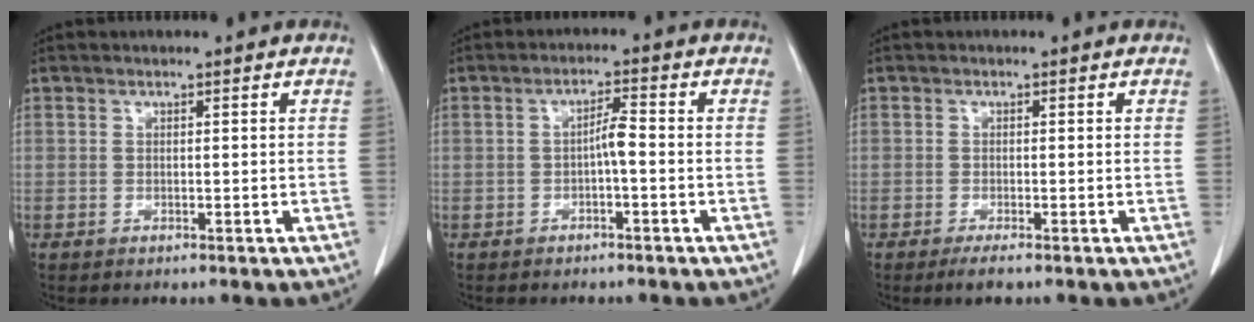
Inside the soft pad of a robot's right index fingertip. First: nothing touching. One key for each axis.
{"total": 2.7, "fx": -0.7, "fy": 0.4, "fz": 2.6, "tx": -0.045, "ty": 0.007, "tz": -0.011}
{"total": 1.8, "fx": -1.3, "fy": 0.4, "fz": 1.2, "tx": -0.023, "ty": -0.003, "tz": -0.020}